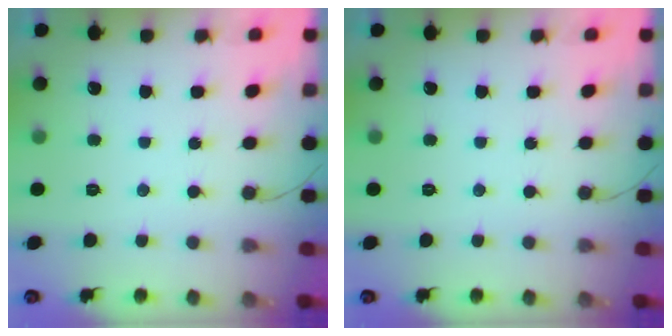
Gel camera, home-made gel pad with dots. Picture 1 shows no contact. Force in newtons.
{"total": 0.0}